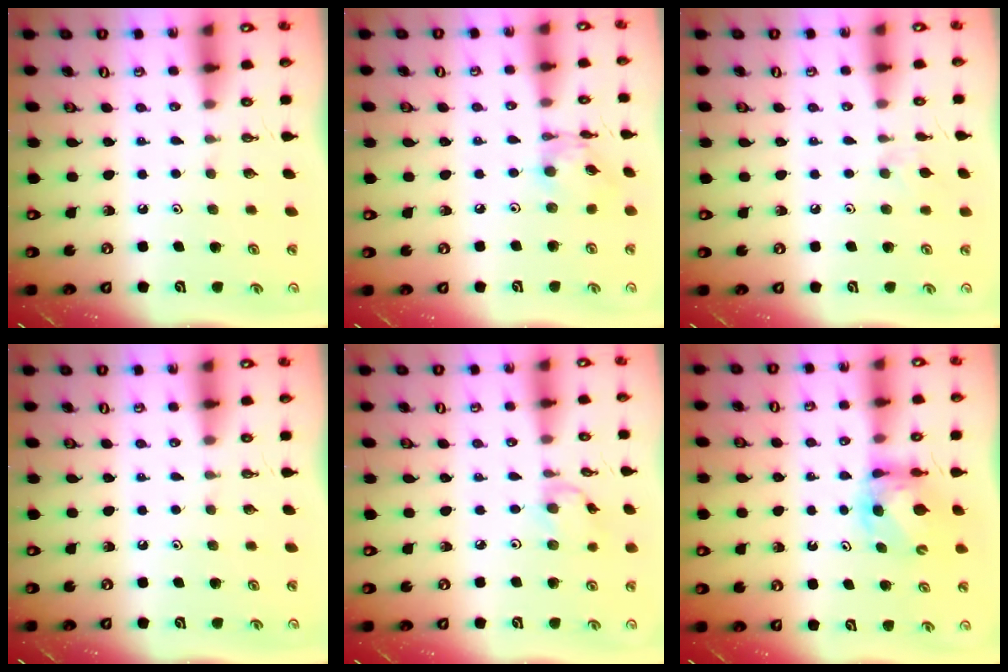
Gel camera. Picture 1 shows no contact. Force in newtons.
{"total": 6.2, "press": 6.2, "slide": 0.3}
{"total": 3.9, "press": 3.9, "slide": 0.6}
{"total": 0.0}
{"total": 3.4, "press": 3.4, "slide": 0.4}
{"total": 6.3, "press": 6.3, "slide": 0.7}